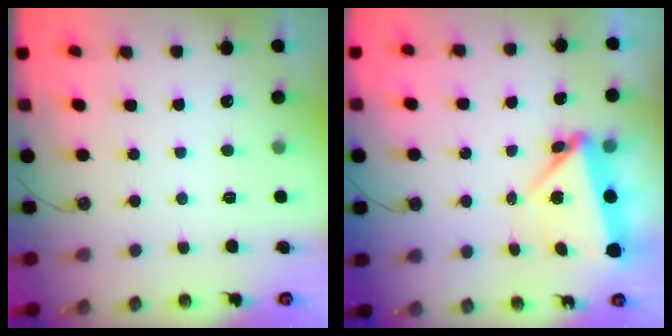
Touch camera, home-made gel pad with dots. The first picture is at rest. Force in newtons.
{"total": 6.3, "press": 5.3, "slide": 3.4}